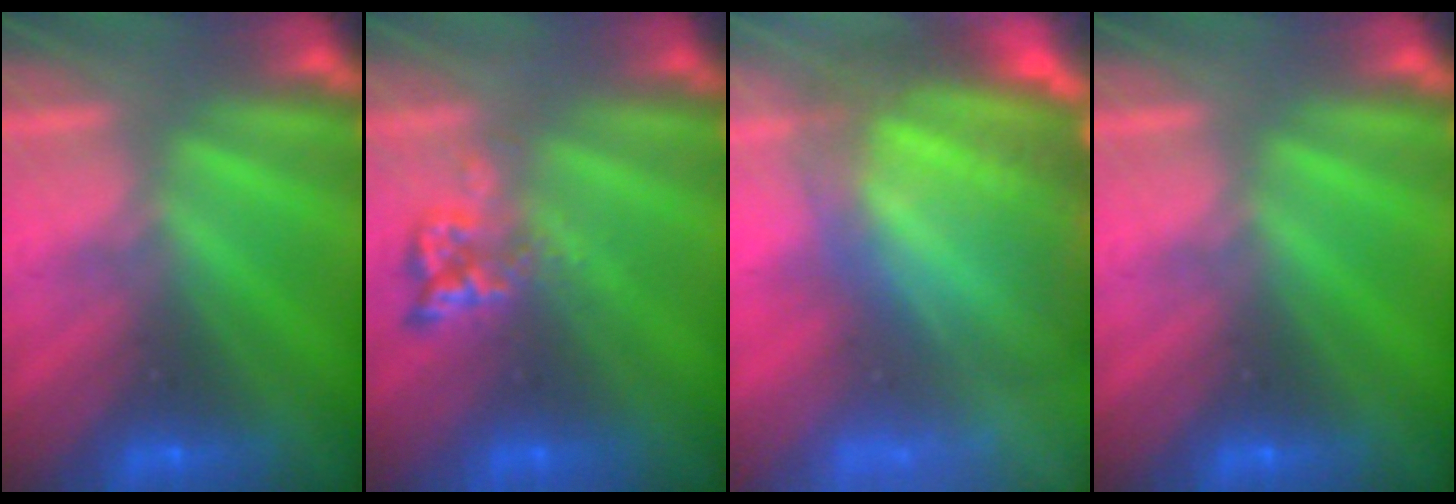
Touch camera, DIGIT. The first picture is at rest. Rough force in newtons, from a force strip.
{"total": 2.4}
{"total": 11.0}
{"total": 0.0}